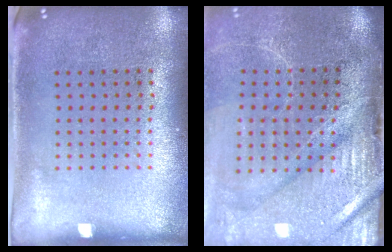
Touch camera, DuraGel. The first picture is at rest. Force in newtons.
{"total": 4.5, "press": 3.7, "slide": 2.5}